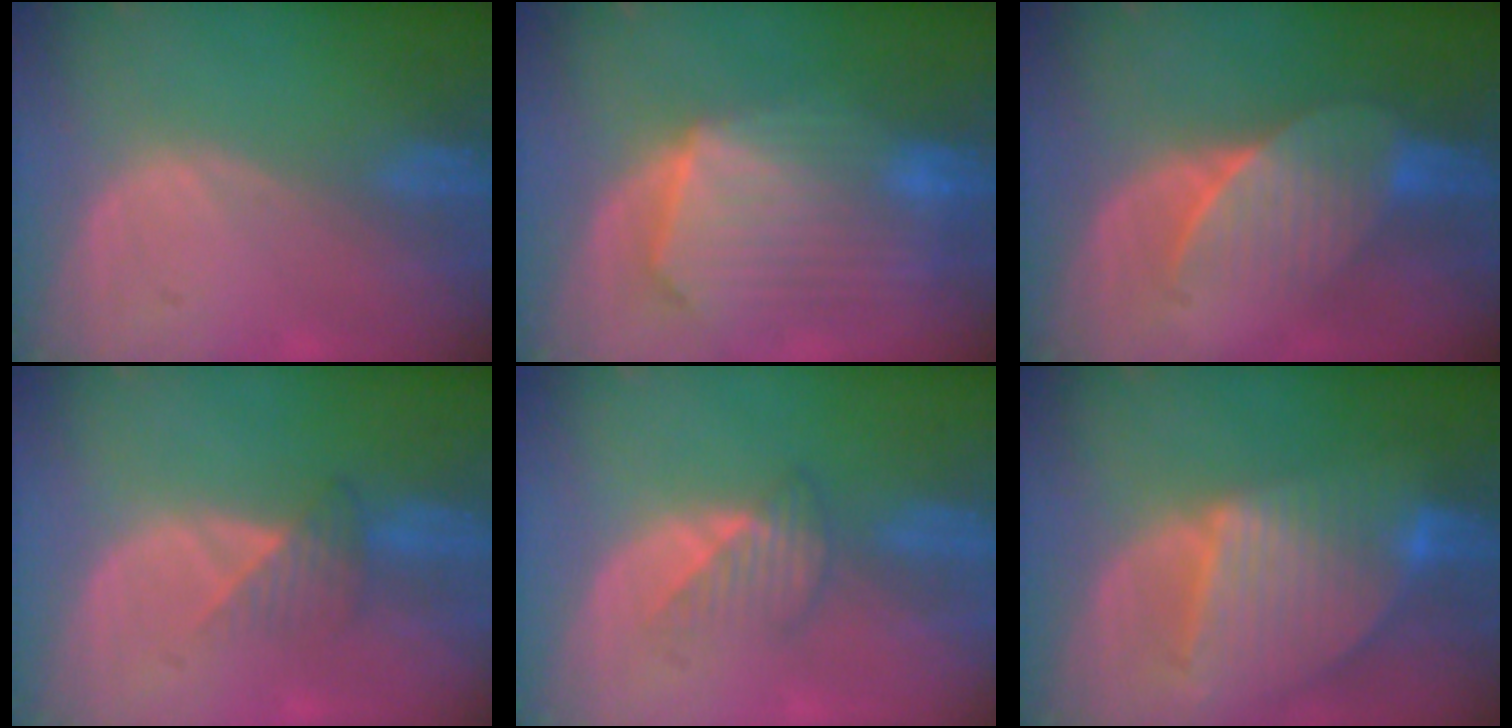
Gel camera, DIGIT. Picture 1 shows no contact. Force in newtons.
{"total": 10.8, "press": 9.5, "slide": 5.2}
{"total": 7.4, "press": 6.9, "slide": 2.6}
{"total": 3.4, "press": 3.1, "slide": 1.5}
{"total": 3.5, "press": 3.2, "slide": 1.4}
{"total": 9.6, "press": 8.2, "slide": 4.8}